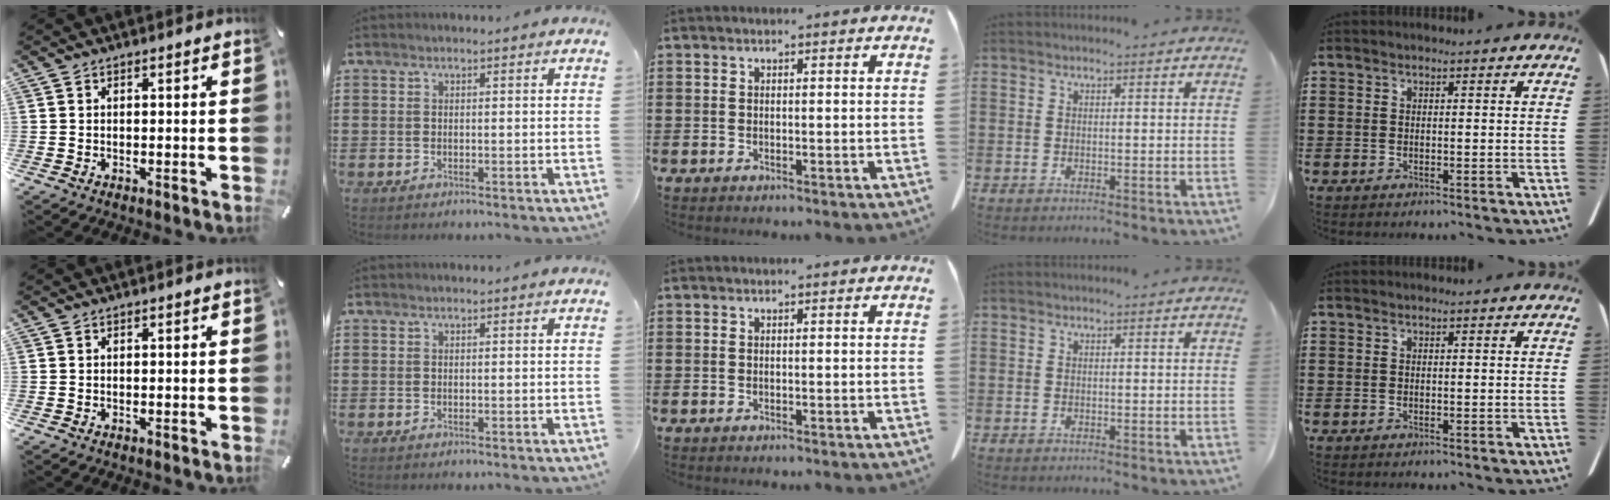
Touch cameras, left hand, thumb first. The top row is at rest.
{}